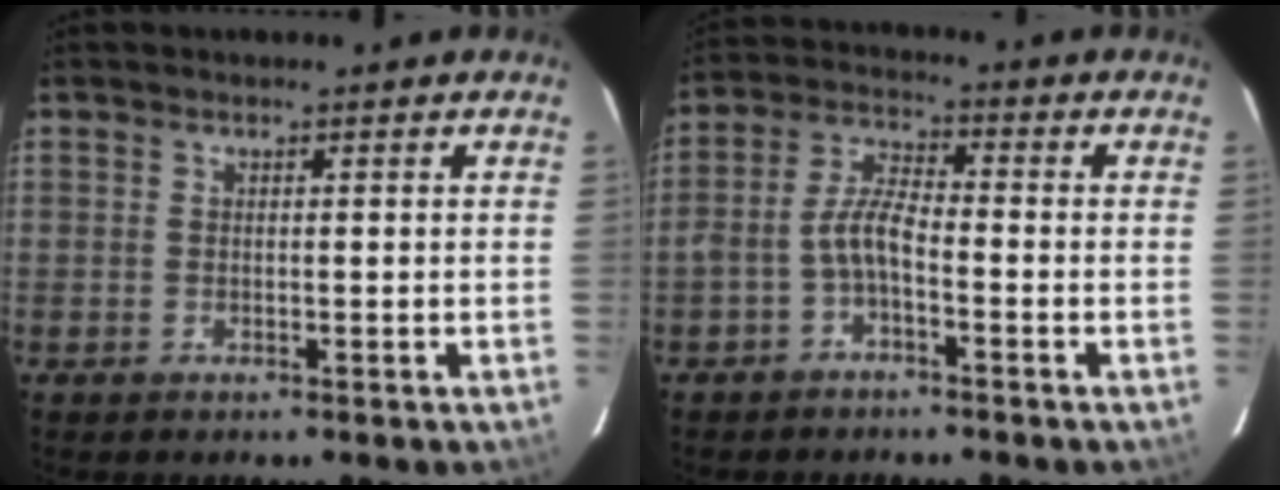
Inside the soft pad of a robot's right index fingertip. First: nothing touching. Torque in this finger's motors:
{"motor_torque": [0.17, -0.06, 0.31, 0.07]}